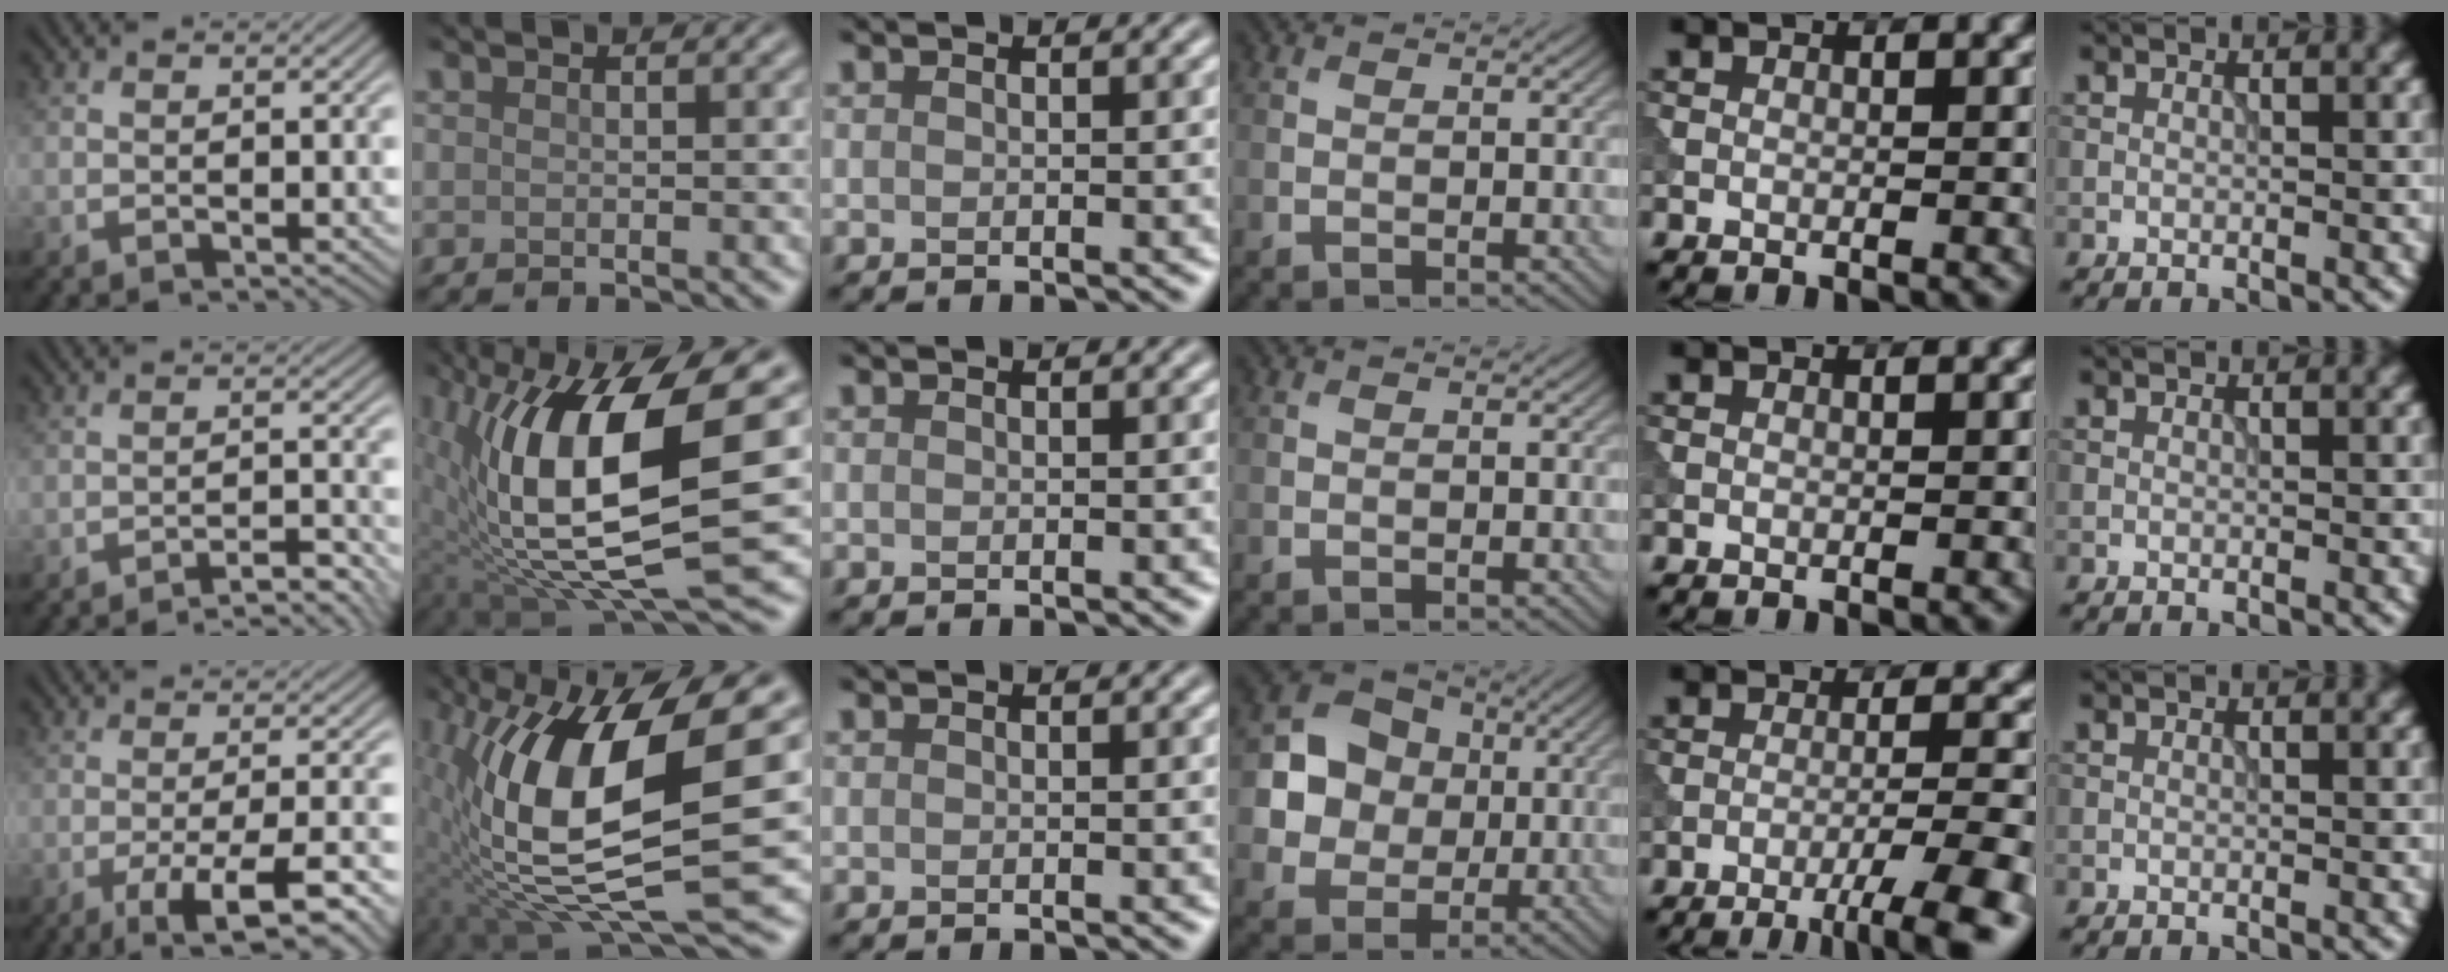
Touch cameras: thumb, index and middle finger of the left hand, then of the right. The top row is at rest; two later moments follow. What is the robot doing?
{"motion": "extract", "object": "tissue"}